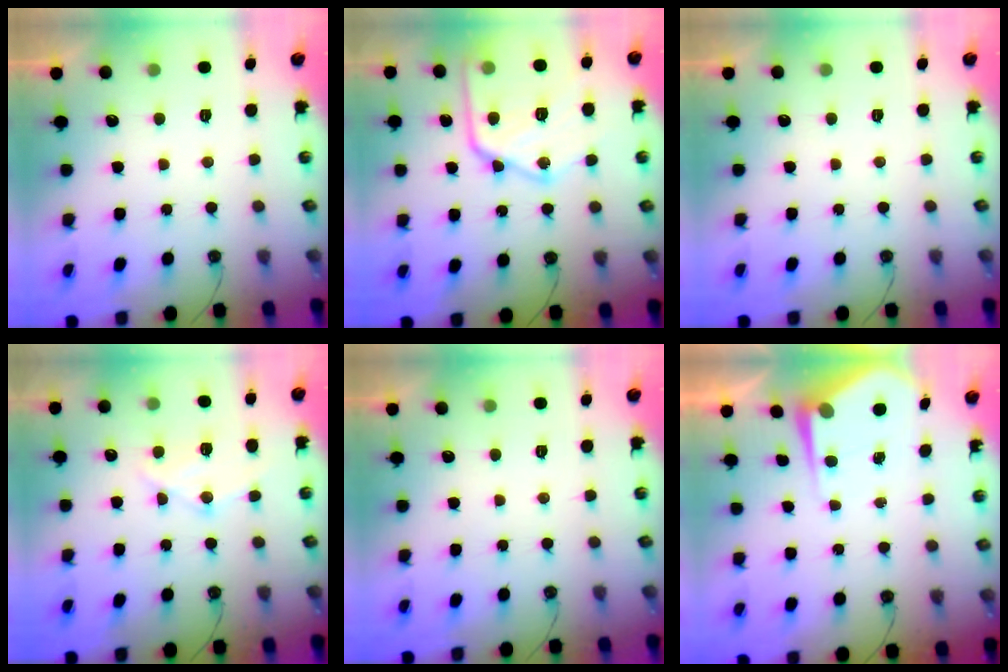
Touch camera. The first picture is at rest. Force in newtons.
{"total": 21.5, "press": 21.4, "slide": 2.3}
{"total": 0.0}
{"total": 10.8, "press": 10.8, "slide": 0.5}
{"total": 0.0}
{"total": 5.1, "press": 5.1, "slide": 0.2}